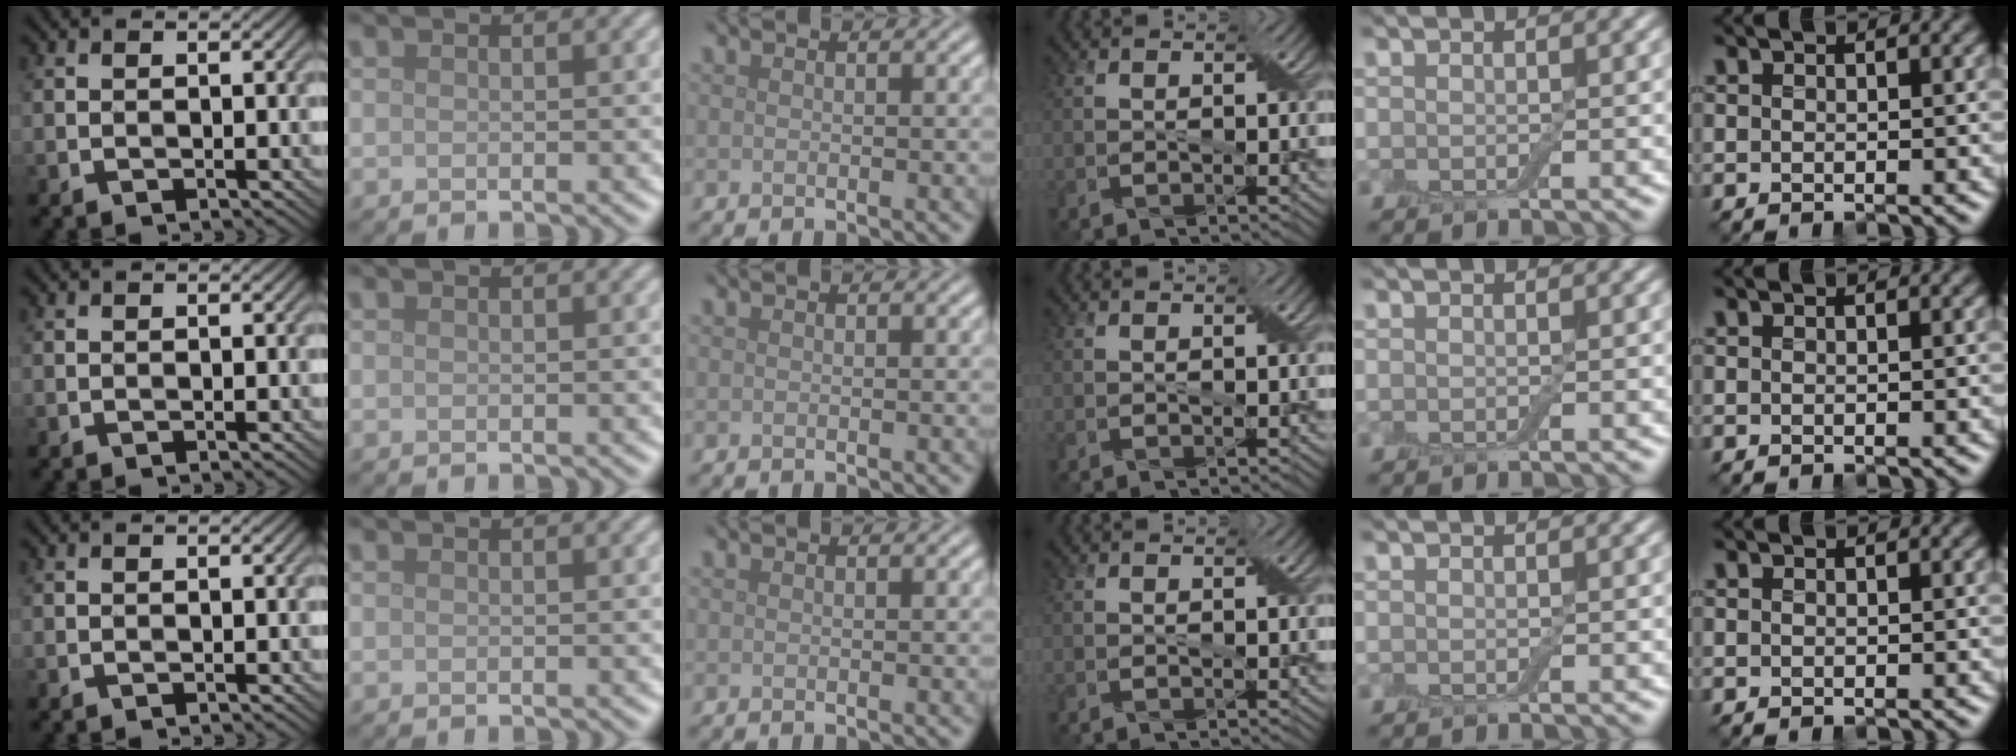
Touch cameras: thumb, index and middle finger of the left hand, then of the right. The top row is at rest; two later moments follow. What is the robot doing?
{"motion": "extract", "object": "drawer"}